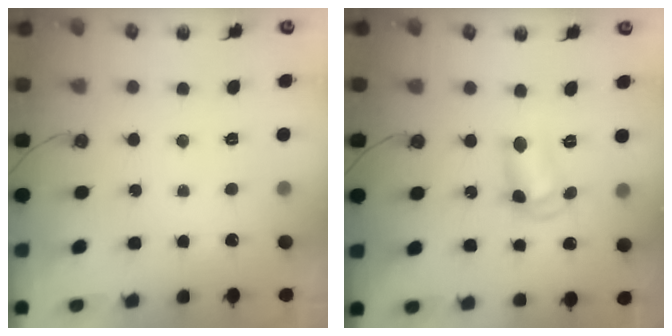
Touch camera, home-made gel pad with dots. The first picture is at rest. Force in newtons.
{"total": 9.5, "press": 9.5, "slide": 0.4}